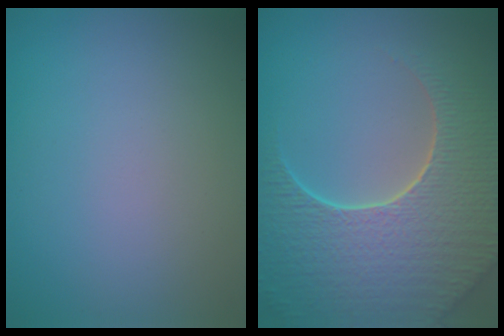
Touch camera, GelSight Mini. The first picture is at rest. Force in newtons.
{"total": 9.4, "press": 6.6, "slide": 6.6}